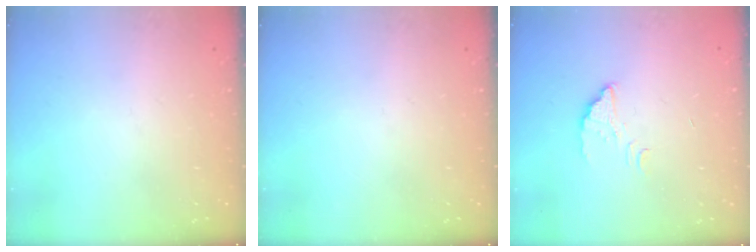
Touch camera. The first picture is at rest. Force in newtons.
{"total": 0.0}
{"total": 2.5, "press": 2.5, "slide": 0.2}